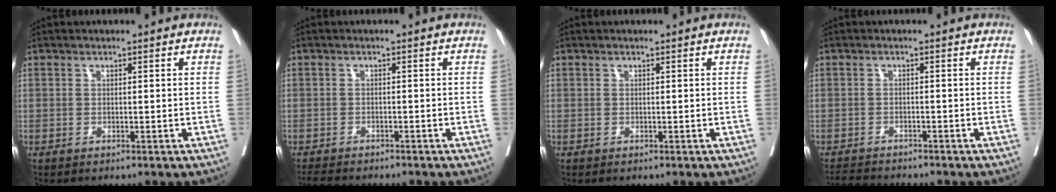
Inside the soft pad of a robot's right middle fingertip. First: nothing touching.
{"total": 5.5, "force": [-4.9, 1.1, 2.2], "torque": [-0.034, -0.012, -0.074]}
{"total": 0.0}
{"total": 4.6, "force": [-4.4, 0.3, 1.1], "torque": [-0.014, -0.016, -0.072]}